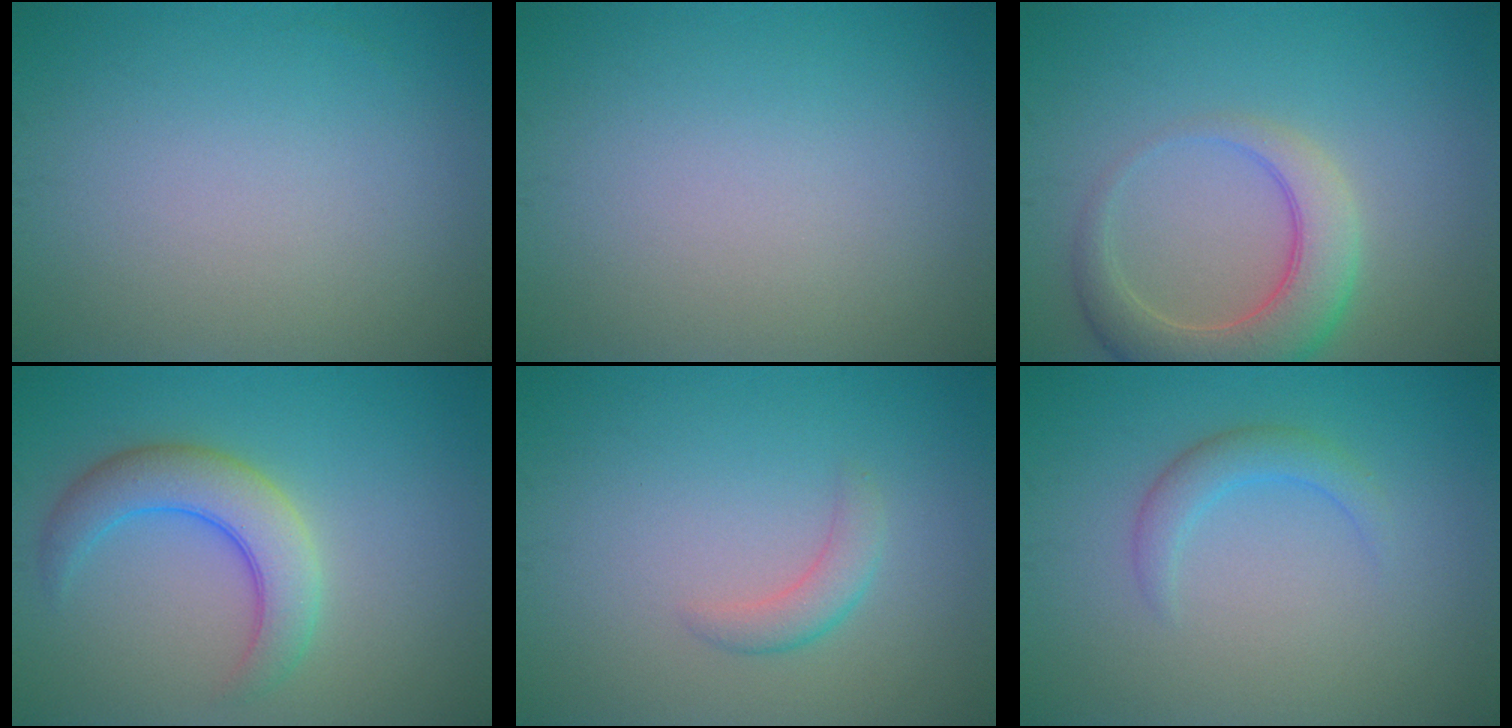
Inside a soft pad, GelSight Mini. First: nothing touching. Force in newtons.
{"total": 0.0}
{"total": 5.5, "press": 5.5, "slide": 0.5}
{"total": 5.0, "press": 5.0, "slide": 0.3}
{"total": 1.8, "press": 1.8, "slide": 0.0}
{"total": 2.0, "press": 2.0, "slide": 0.1}